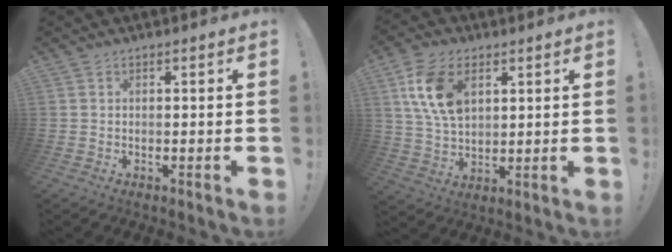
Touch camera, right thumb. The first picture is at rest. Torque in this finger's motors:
{"motor_torque": [0.95, 2.14, 1.16, -0.23, 0.09]}